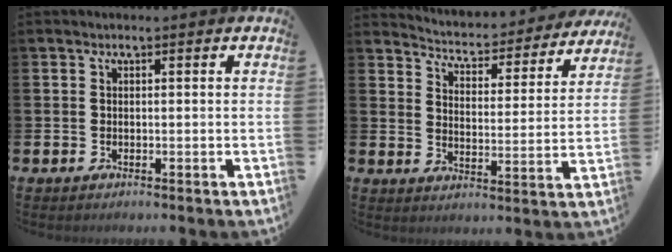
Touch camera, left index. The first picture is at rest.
{"total": 4.3, "force": [4.2, 0.9, 0.5], "torque": [-0.038, -0.039, 0.064]}